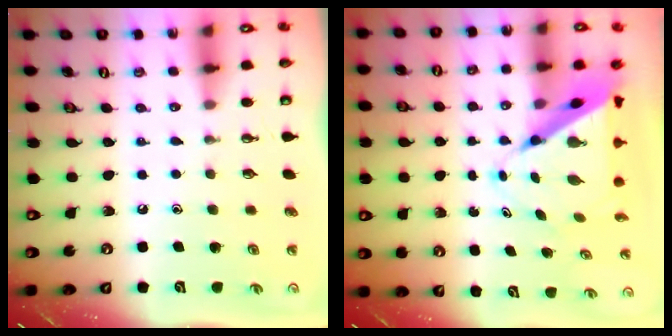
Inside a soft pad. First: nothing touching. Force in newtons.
{"total": 9.9, "press": 9.9, "slide": 0.7}